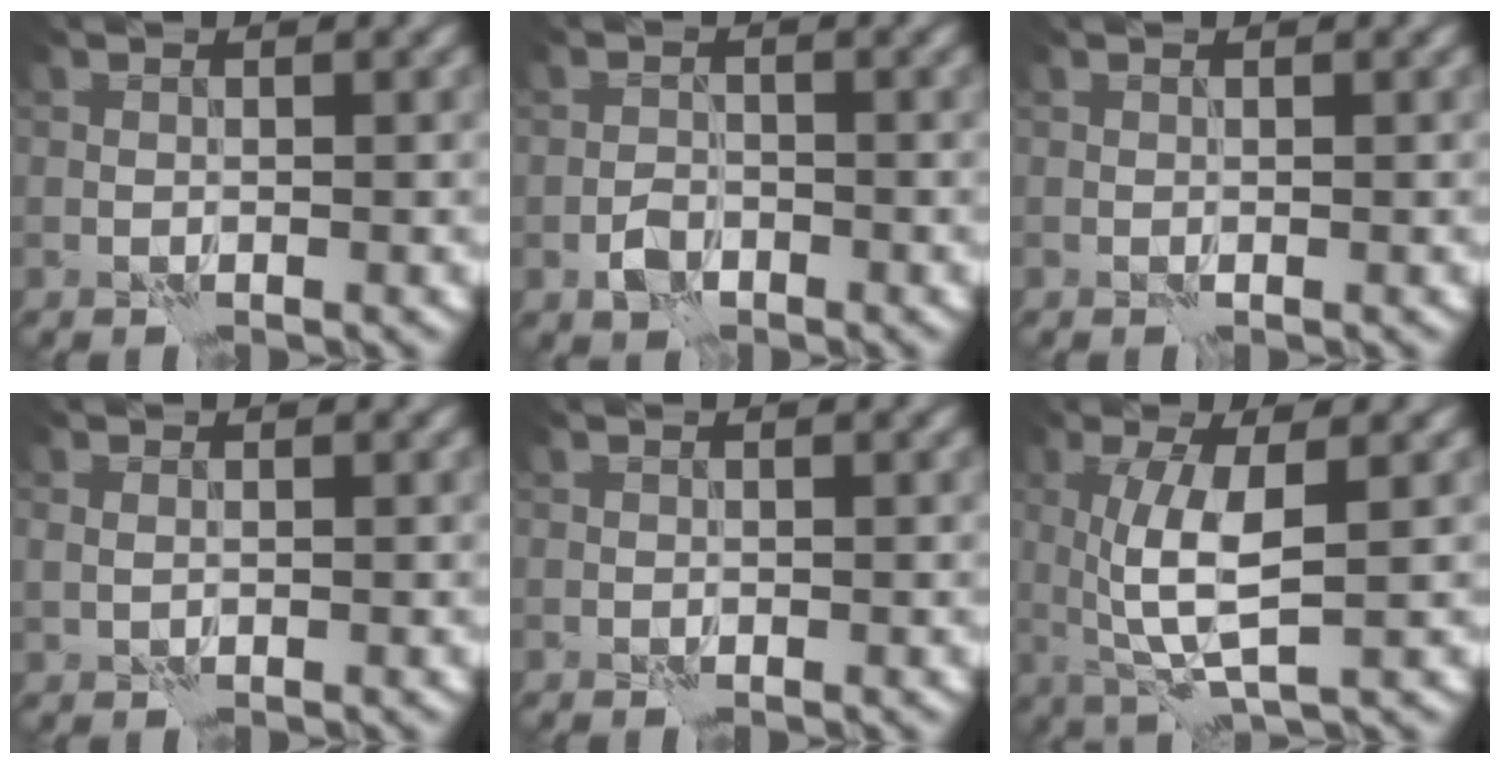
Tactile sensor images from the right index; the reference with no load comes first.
{"total": 2.1, "force": [-1.2, 1.3, 1.1], "torque": [-0.017, 0.006, -0.026]}
{"total": 0.0}
{"total": 1.2, "force": [0.0, 0.9, 0.8], "torque": [-0.015, -0.002, 0.003]}
{"total": 0.0}
{"total": 5.6, "force": [0.6, 1.5, 5.3], "torque": [-0.114, -0.004, 0.012]}